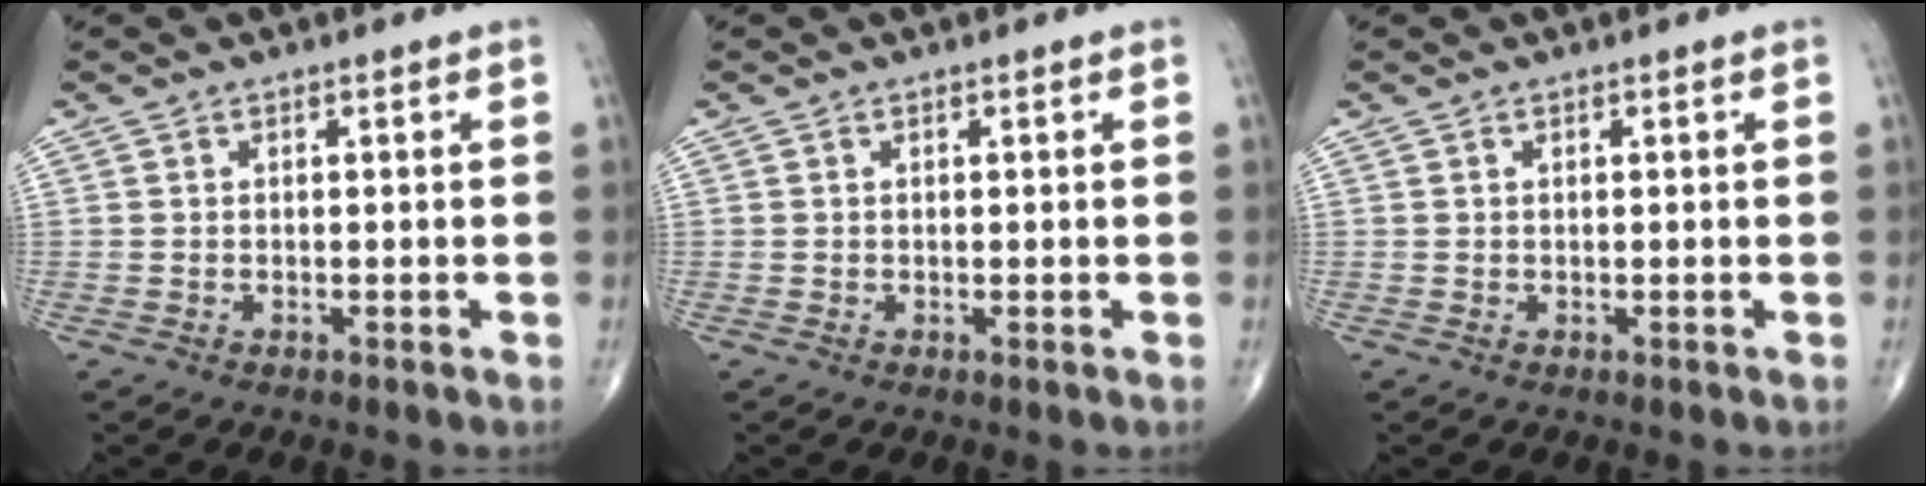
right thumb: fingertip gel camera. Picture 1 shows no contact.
{"total": 0.0}
{"total": 0.0}